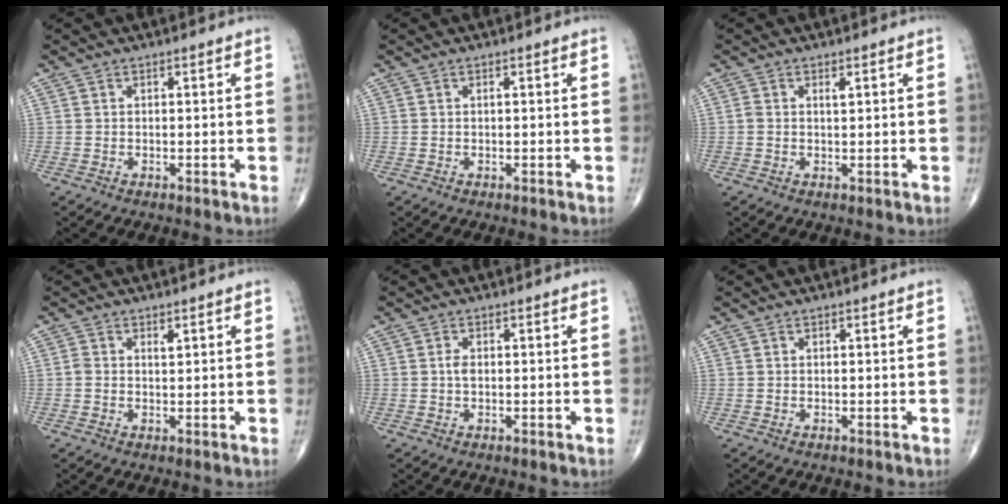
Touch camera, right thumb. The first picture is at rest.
{"total": 0.0}
{"total": 1.2, "force": [0.4, 0.5, 1.0], "torque": [-0.020, 0.004, 0.008]}
{"total": 1.6, "force": [0.5, 0.9, 1.2], "torque": [-0.017, 0.000, 0.009]}
{"total": 1.4, "force": [0.0, 0.8, 1.1], "torque": [-0.022, 0.001, -0.002]}
{"total": 0.0}